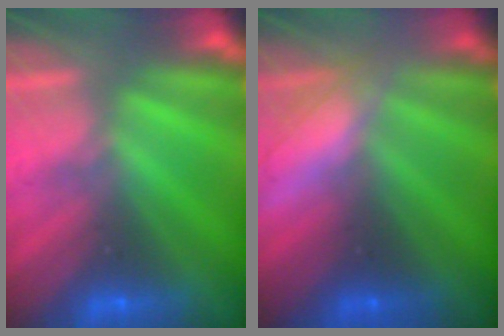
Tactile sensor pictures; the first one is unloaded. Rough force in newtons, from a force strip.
{"total": 2.9}